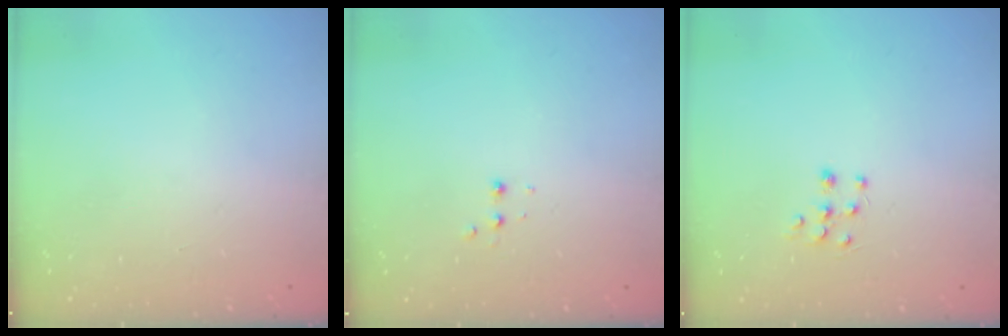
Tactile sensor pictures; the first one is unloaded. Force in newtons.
{"total": 2.4, "press": 2.2, "slide": 0.9}
{"total": 6.4, "press": 6.3, "slide": 0.8}